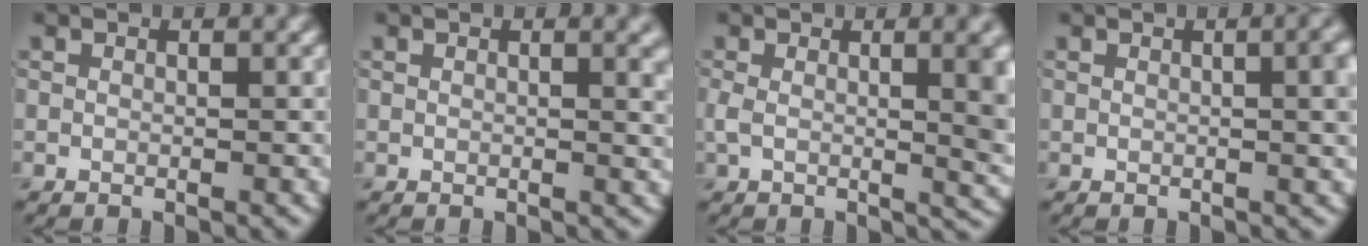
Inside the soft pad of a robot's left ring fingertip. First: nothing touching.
{"total": 2.6, "force": [1.1, 1.0, 2.1], "torque": [-0.015, 0.003, 0.015]}
{"total": 7.7, "force": [0.9, 3.1, 6.9], "torque": [-0.086, -0.005, 0.015]}
{"total": 5.2, "force": [1.0, 2.1, 4.6], "torque": [-0.029, 0.013, 0.013]}